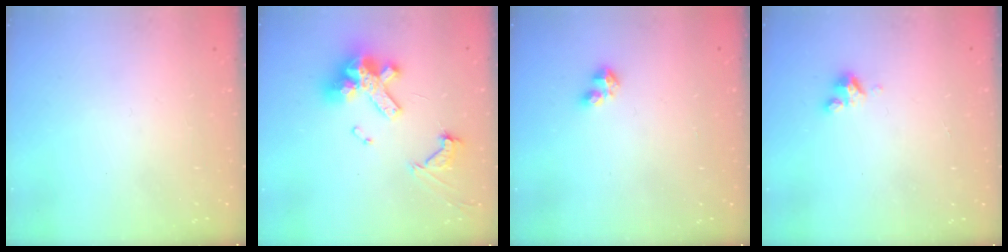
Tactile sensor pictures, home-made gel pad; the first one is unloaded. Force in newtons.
{"total": 15.7, "press": 15.6, "slide": 1.9}
{"total": 2.9, "press": 2.8, "slide": 0.6}
{"total": 4.1, "press": 4.1, "slide": 0.4}